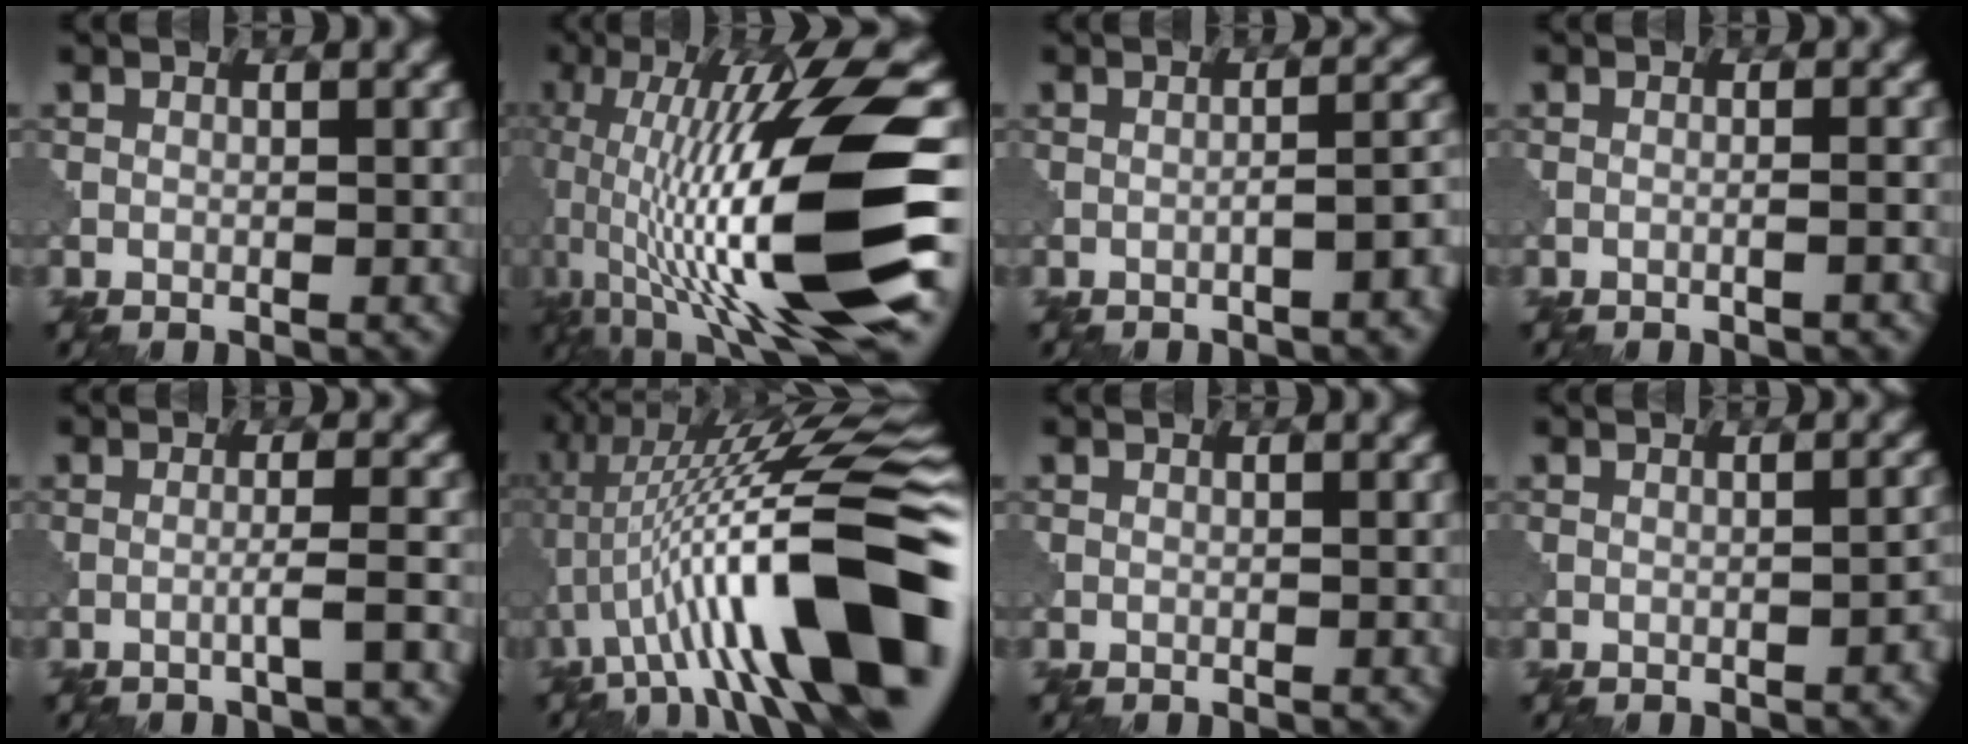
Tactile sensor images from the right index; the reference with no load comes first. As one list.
[{"total": 15.8, "force": [-1.4, 4.0, 15.2], "torque": [-0.279, 0.020, -0.013]}, {"total": 3.1, "force": [-1.5, 0.8, 2.6], "torque": [-0.025, 0.018, -0.024]}, {"total": 1.3, "force": [-0.4, 0.4, 1.2], "torque": [0.006, 0.006, -0.024]}, {"total": 1.8, "force": [-1.0, -0.1, 1.6], "torque": [-0.016, 0.016, -0.025]}, {"total": 16.1, "force": [-1.7, 3.4, 15.7], "torque": [-0.249, 0.043, -0.019]}, {"total": 0.0}, {"total": 1.4, "force": [-0.9, 0.4, 1.1], "torque": [-0.010, 0.011, -0.008]}]